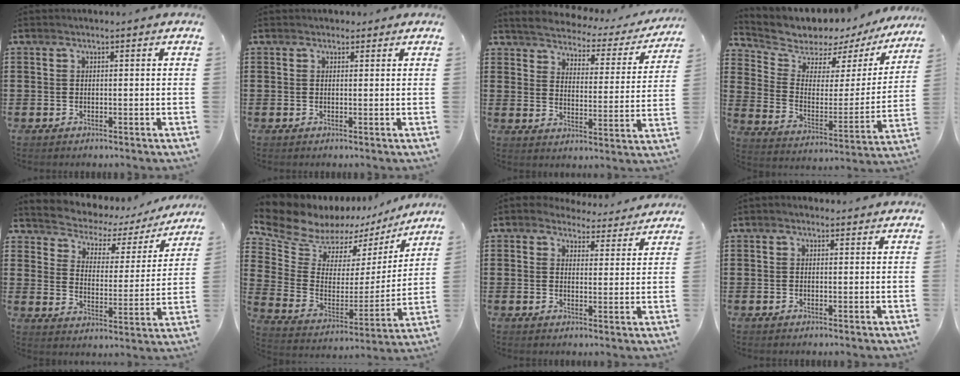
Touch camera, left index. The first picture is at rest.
{"total": 0.9, "force": [0.6, 0.7, 0.2], "torque": [0.002, 0.001, 0.010]}
{"total": 2.9, "force": [2.9, 0.2, 0.1], "torque": [-0.025, -0.028, 0.040]}
{"total": 5.4, "force": [4.9, 2.2, 0.0], "torque": [-0.042, -0.047, 0.080]}
{"total": 3.2, "force": [2.7, 1.6, 0.6], "torque": [-0.036, -0.028, 0.035]}
{"total": 9.2, "force": [8.3, 3.7, 1.3], "torque": [-0.074, -0.069, 0.145]}
{"total": 3.9, "force": [3.7, 0.9, 0.7], "torque": [-0.029, -0.015, 0.068]}
{"total": 0.8, "force": [0.3, 0.6, 0.4], "torque": [-0.009, 0.006, 0.005]}